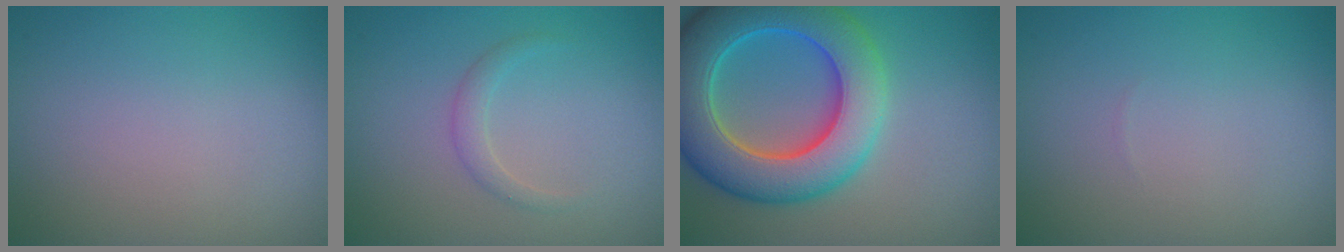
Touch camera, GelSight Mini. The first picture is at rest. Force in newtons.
{"total": 1.2, "press": 1.2, "slide": 0.0}
{"total": 10.5, "press": 10.5, "slide": 0.3}
{"total": 0.0}